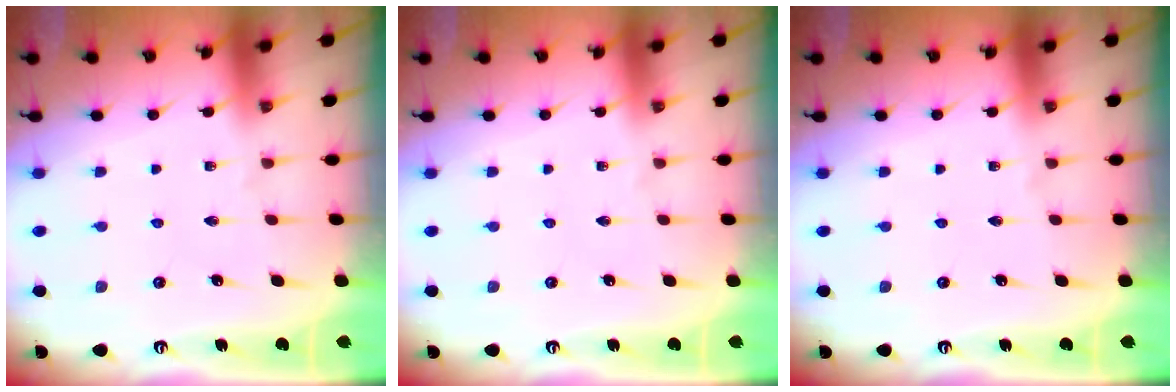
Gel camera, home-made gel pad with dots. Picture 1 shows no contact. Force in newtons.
{"total": 0.0}
{"total": 0.0}